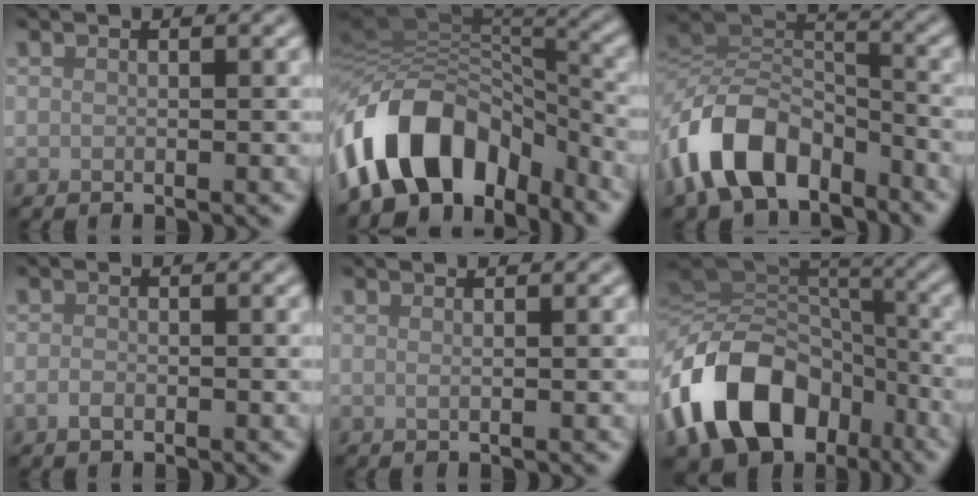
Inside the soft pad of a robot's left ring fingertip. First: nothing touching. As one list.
[{"total": 11.8, "force": [-7.0, 6.9, 6.6], "torque": [-0.114, 0.025, -0.135]}, {"total": 10.0, "force": [-5.9, 5.9, 5.5], "torque": [-0.102, 0.004, -0.124]}, {"total": 1.1, "force": [-0.6, 0.6, 0.8], "torque": [-0.015, 0.000, -0.013]}, {"total": 0.6, "force": [0.2, 0.2, 0.6], "torque": [-0.005, -0.001, 0.000]}, {"total": 14.5, "force": [-6.6, 10.0, 8.1], "torque": [-0.166, -0.004, -0.119]}]